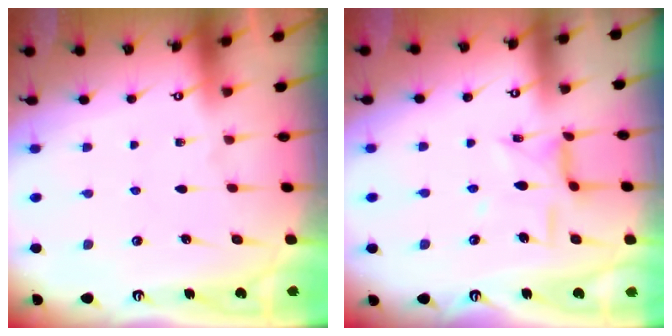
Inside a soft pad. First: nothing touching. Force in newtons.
{"total": 7.8, "press": 7.8, "slide": 0.5}